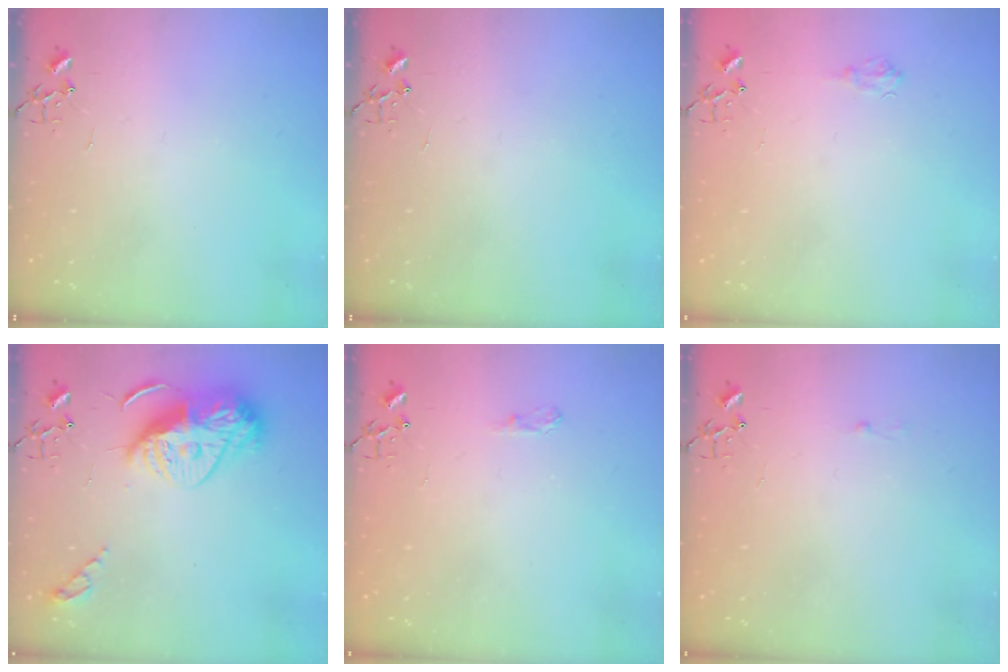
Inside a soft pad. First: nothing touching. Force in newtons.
{"total": 0.0}
{"total": 6.1, "press": 6.1, "slide": 0.8}
{"total": 16.0, "press": 16.0, "slide": 0.9}
{"total": 6.8, "press": 6.8, "slide": 0.6}
{"total": 1.8, "press": 1.8, "slide": 0.2}